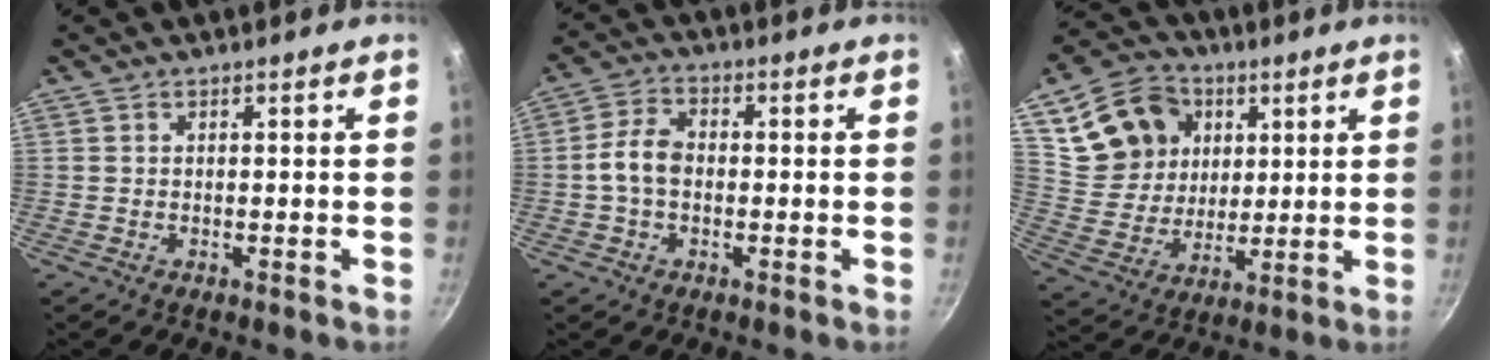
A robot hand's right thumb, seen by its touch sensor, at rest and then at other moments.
{"total": 5.9, "force": [-0.6, 3.9, 4.4], "torque": [-0.080, 0.025, -0.019]}
{"total": 16.5, "force": [6.3, 13.5, 7.2], "torque": [-0.112, -0.006, 0.122]}